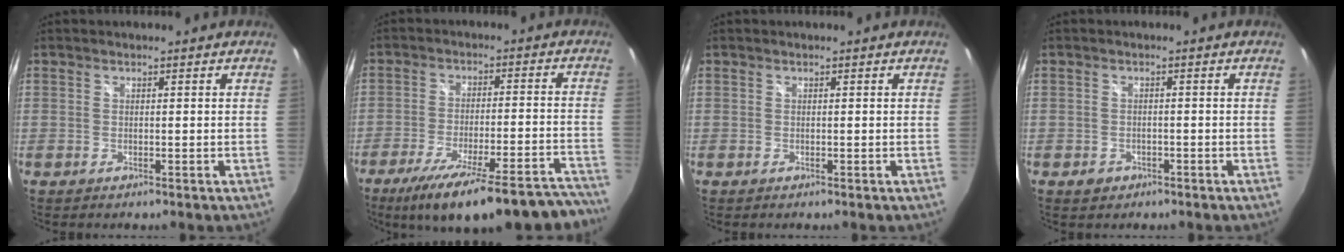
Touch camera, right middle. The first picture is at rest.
{"total": 24.7, "force": [-21.1, 4.0, 12.2], "torque": [-0.188, -0.037, -0.294]}
{"total": 0.0}
{"total": 2.0, "force": [-1.0, 1.6, 0.6], "torque": [-0.012, 0.000, -0.014]}